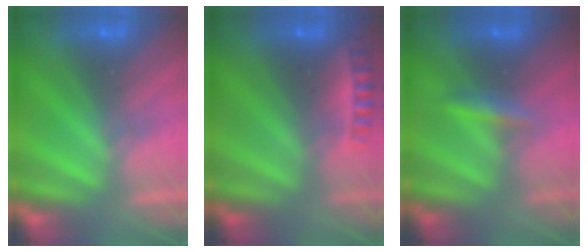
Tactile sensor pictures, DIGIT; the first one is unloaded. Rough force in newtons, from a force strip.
{"total": 2.4}
{"total": 2.4}